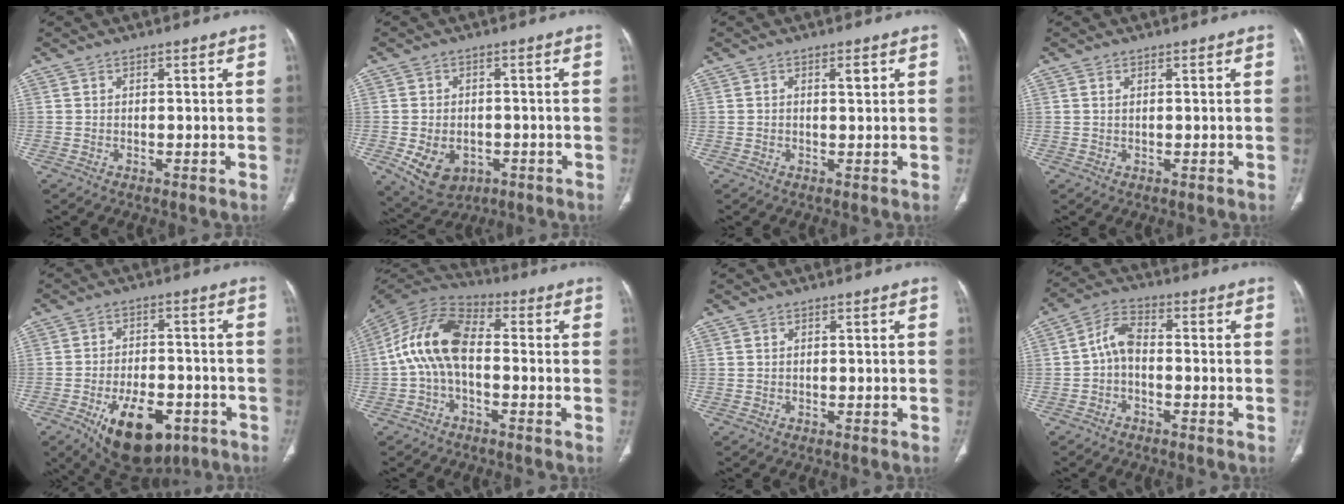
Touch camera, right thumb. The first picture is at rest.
{"total": 8.9, "force": [-3.0, 6.7, 5.1], "torque": [-0.080, 0.012, -0.029]}
{"total": 1.3, "force": [0.6, 0.3, 1.1], "torque": [-0.017, -0.001, 0.010]}
{"total": 0.7, "force": [0.3, 0.2, 0.5], "torque": [-0.016, 0.003, 0.008]}
{"total": 15.5, "force": [-7.5, 8.3, 10.7], "torque": [-0.141, 0.023, -0.099]}
{"total": 12.5, "force": [-0.8, 6.9, 10.4], "torque": [-0.198, 0.036, -0.029]}
{"total": 0.0}
{"total": 5.3, "force": [-1.0, 3.0, 4.3], "torque": [-0.081, 0.024, -0.029]}